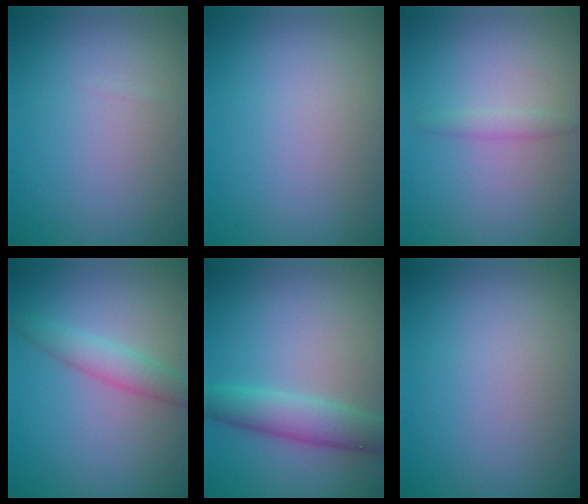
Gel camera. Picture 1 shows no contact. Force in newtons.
{"total": 0.0}
{"total": 1.0, "press": 1.0, "slide": 0.0}
{"total": 2.7, "press": 2.7, "slide": 0.0}
{"total": 4.0, "press": 4.0, "slide": 0.1}
{"total": 0.0}